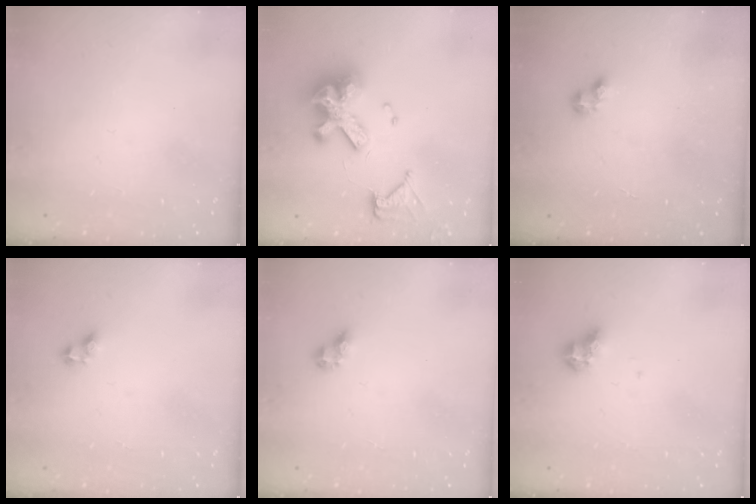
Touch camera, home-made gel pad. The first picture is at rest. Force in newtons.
{"total": 15.0, "press": 14.9, "slide": 1.5}
{"total": 3.1, "press": 3.1, "slide": 0.4}
{"total": 3.7, "press": 3.7, "slide": 0.4}
{"total": 5.0, "press": 5.0, "slide": 0.5}
{"total": 7.1, "press": 7.1, "slide": 0.3}